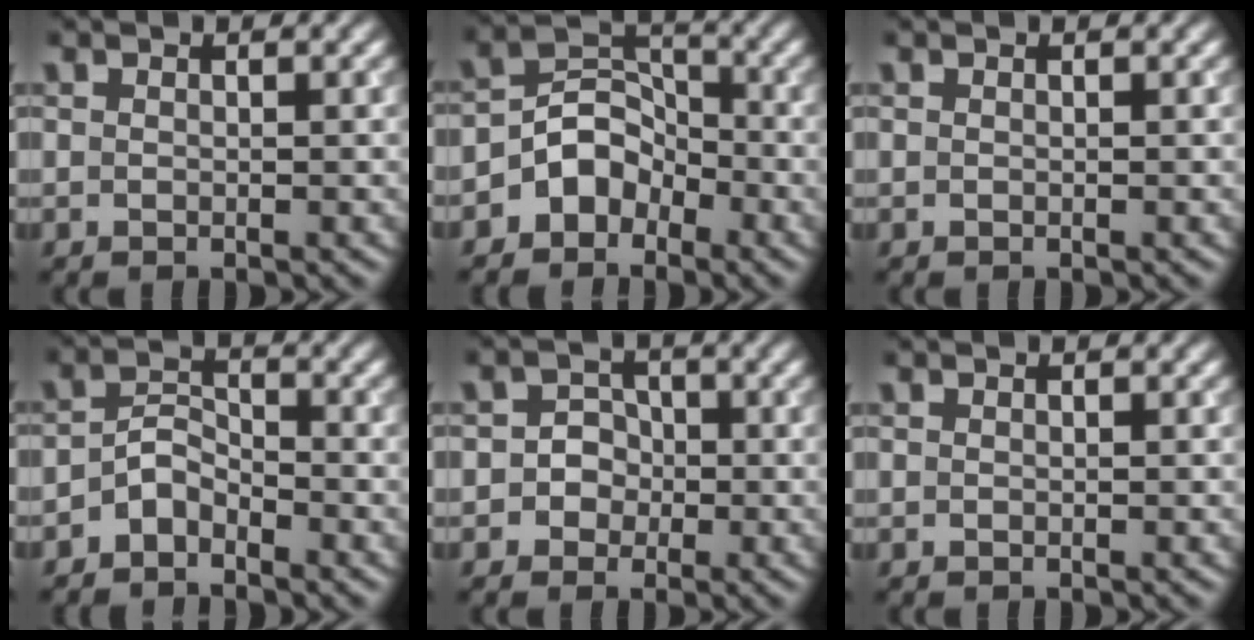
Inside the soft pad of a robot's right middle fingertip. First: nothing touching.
{"total": 3.7, "force": [-2.2, 2.7, 1.3], "torque": [-0.013, 0.011, -0.044]}
{"total": 0.0}
{"total": 2.3, "force": [-1.7, 1.2, 1.0], "torque": [-0.018, 0.012, -0.037]}
{"total": 2.7, "force": [-0.5, 2.6, 0.7], "torque": [0.021, 0.010, -0.027]}
{"total": 0.0}